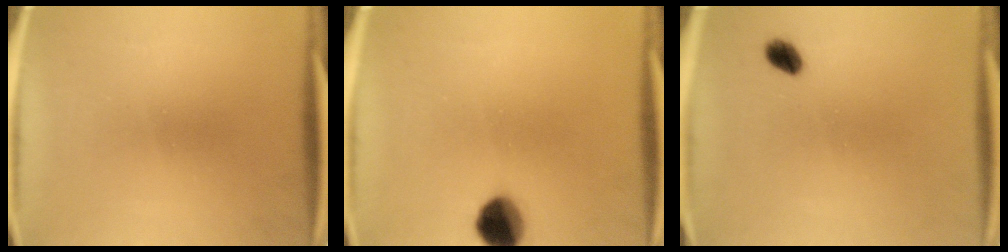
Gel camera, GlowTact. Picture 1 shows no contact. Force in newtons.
{"total": 8.4}
{"total": 2.8}